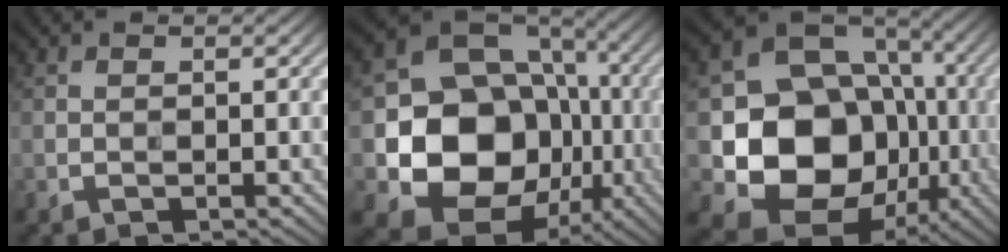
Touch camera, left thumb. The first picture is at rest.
{"total": 15.7, "force": [-2.7, 13.0, 8.5], "torque": [-0.158, -0.041, -0.044]}
{"total": 15.8, "force": [-2.5, 13.0, 8.6], "torque": [-0.163, -0.043, -0.037]}